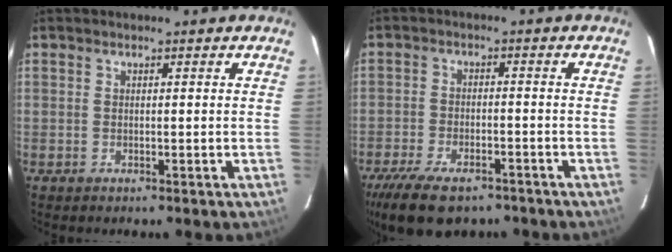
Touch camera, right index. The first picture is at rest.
{"total": 13.6, "force": [-9.9, 5.8, 7.3], "torque": [-0.174, -0.028, -0.163]}